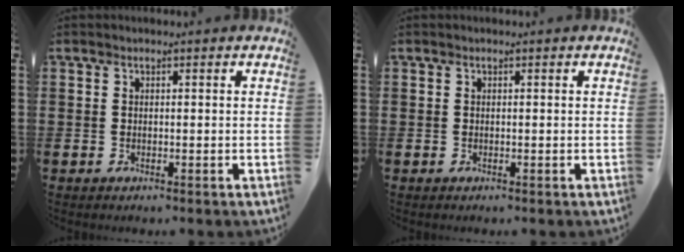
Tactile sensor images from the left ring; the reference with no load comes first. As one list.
[{"total": 0.0}]